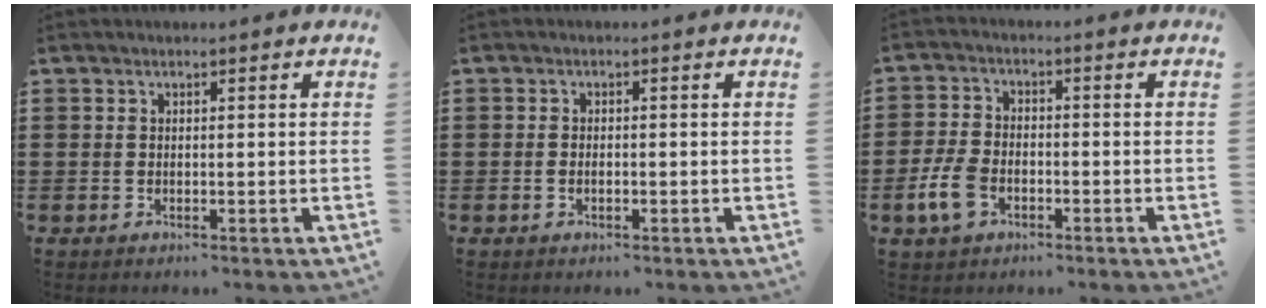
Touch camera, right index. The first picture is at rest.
{"total": 1.0, "force": [-0.4, 0.2, 0.9], "torque": [-0.018, -0.007, -0.006]}
{"total": 5.2, "force": [-2.2, 3.2, 3.5], "torque": [-0.094, -0.003, -0.046]}